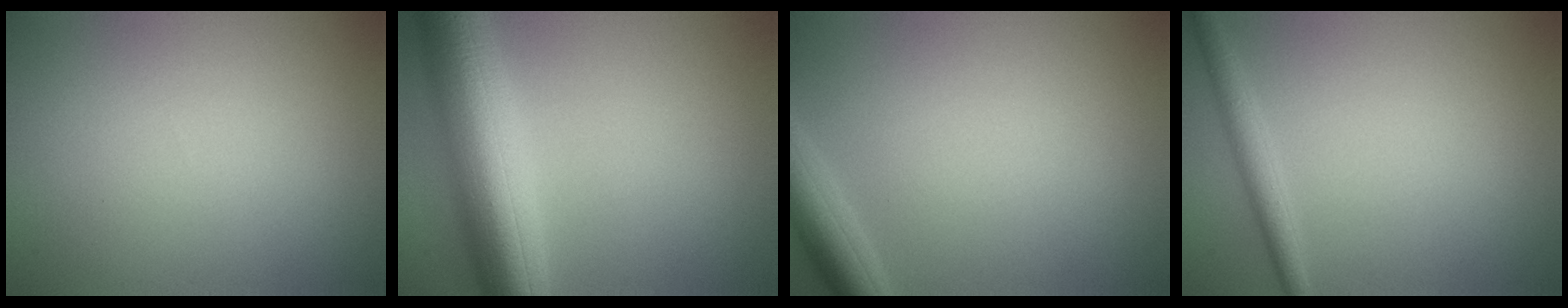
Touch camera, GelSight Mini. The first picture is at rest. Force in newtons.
{"total": 10.5, "press": 10.5, "slide": 0.2}
{"total": 3.5, "press": 3.5, "slide": 0.2}
{"total": 2.2, "press": 2.2, "slide": 0.1}